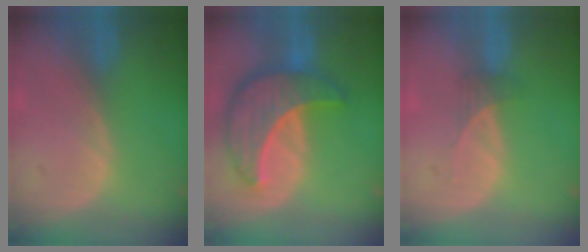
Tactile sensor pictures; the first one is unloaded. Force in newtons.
{"total": 10.0, "press": 10.0, "slide": 0.8}
{"total": 1.8, "press": 1.6, "slide": 0.8}